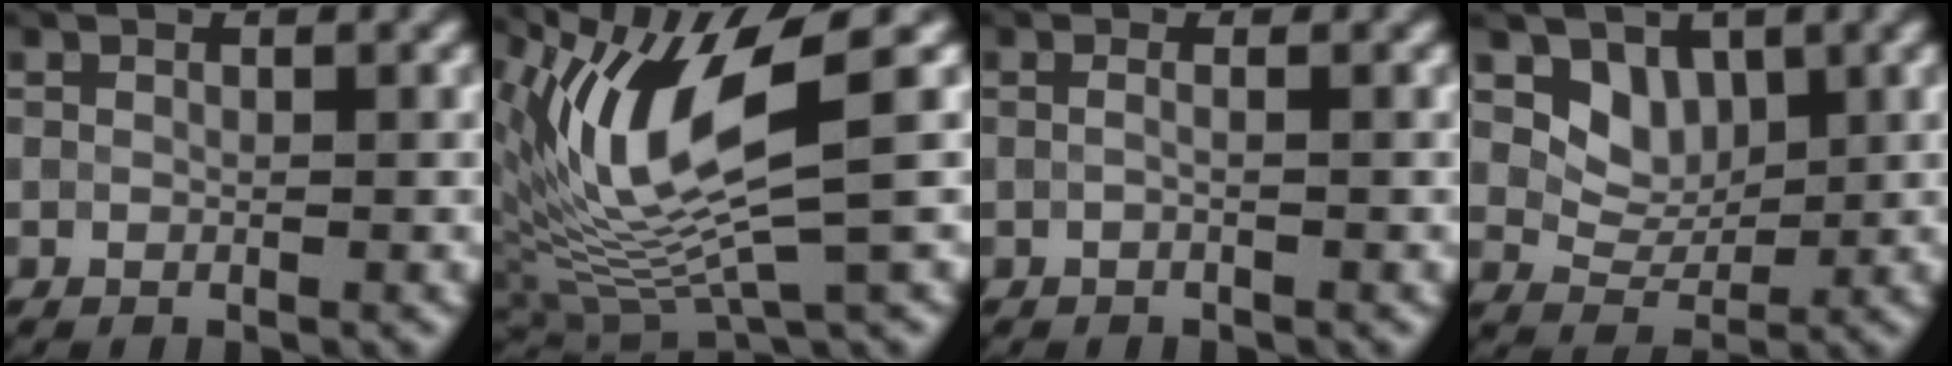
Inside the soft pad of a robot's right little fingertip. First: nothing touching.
{"total": 9.6, "force": [3.4, 2.4, 8.7], "torque": [-0.184, -0.006, 0.070]}
{"total": 0.7, "force": [-0.1, 0.0, 0.7], "torque": [-0.017, -0.007, -0.009]}
{"total": 3.2, "force": [1.6, 2.3, 1.6], "torque": [-0.030, -0.006, 0.024]}